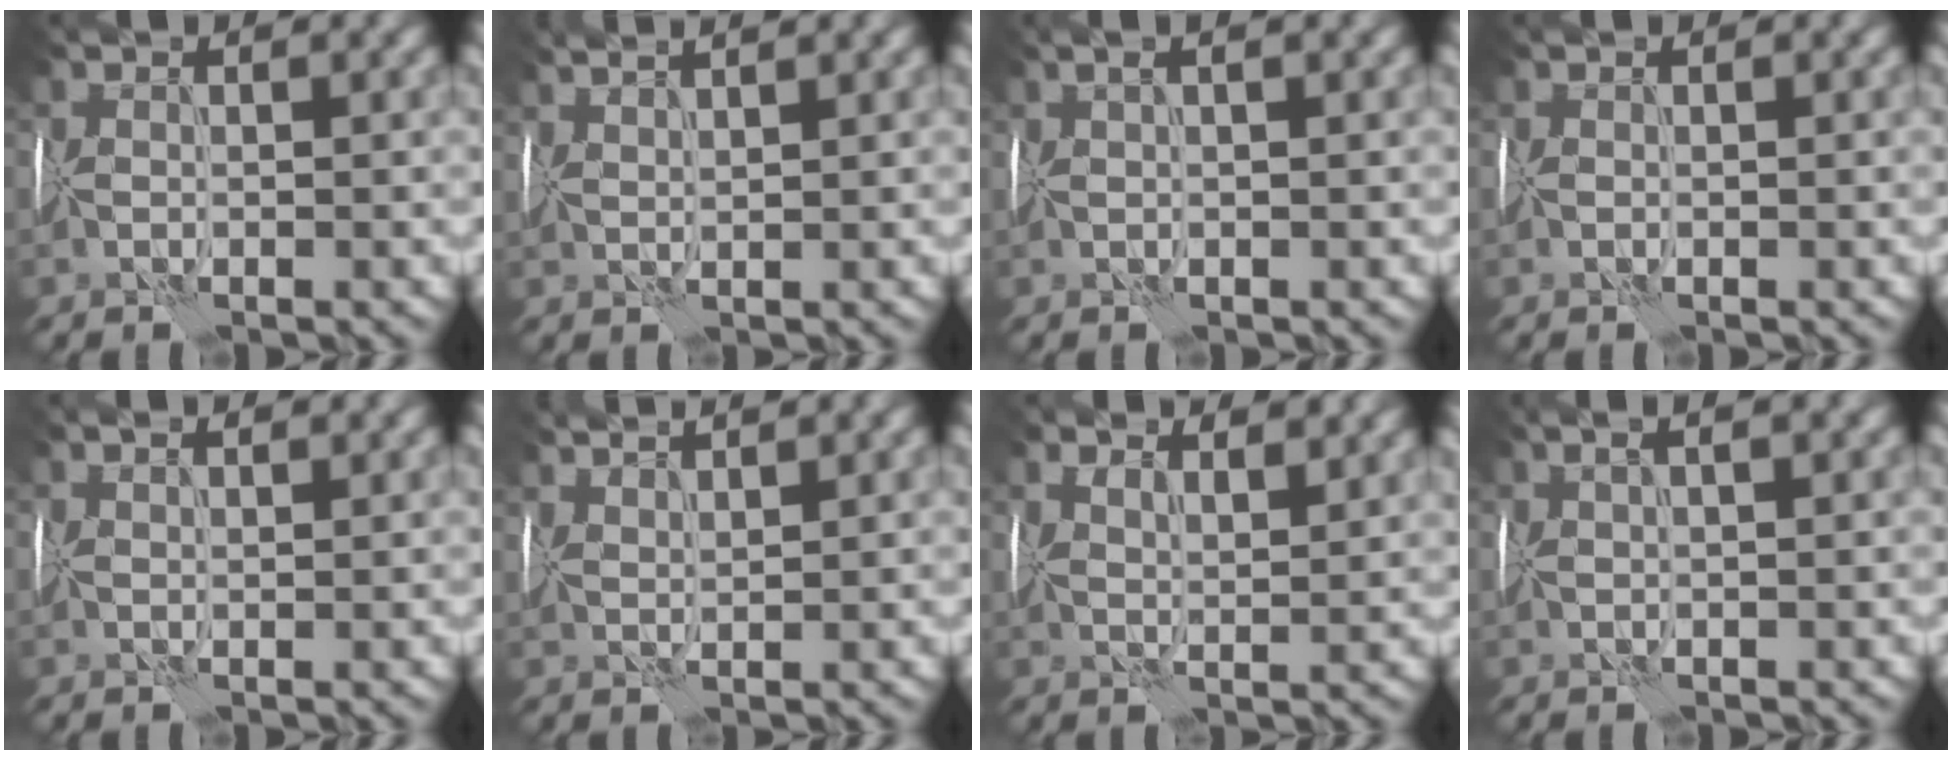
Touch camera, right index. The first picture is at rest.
{"total": 3.3, "force": [2.8, 0.4, 1.8], "torque": [-0.027, 0.019, 0.028]}
{"total": 2.0, "force": [1.2, 0.1, 1.6], "torque": [-0.022, 0.014, 0.016]}
{"total": 0.0}
{"total": 2.2, "force": [1.8, 0.4, 1.1], "torque": [-0.016, 0.014, 0.019]}
{"total": 3.5, "force": [3.2, 0.3, 1.5], "torque": [-0.027, 0.020, 0.035]}
{"total": 5.6, "force": [4.0, 1.8, 3.4], "torque": [-0.056, 0.035, 0.041]}
{"total": 3.4, "force": [2.0, 0.9, 2.5], "torque": [-0.027, 0.028, 0.020]}